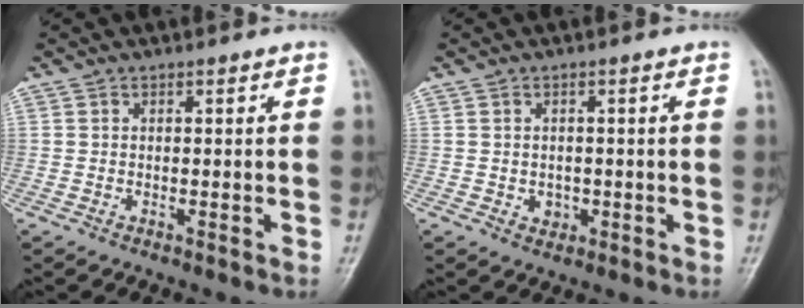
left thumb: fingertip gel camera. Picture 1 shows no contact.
{"total": 2.0, "force": [-0.4, 1.7, 0.9], "torque": [-0.005, 0.002, -0.001]}